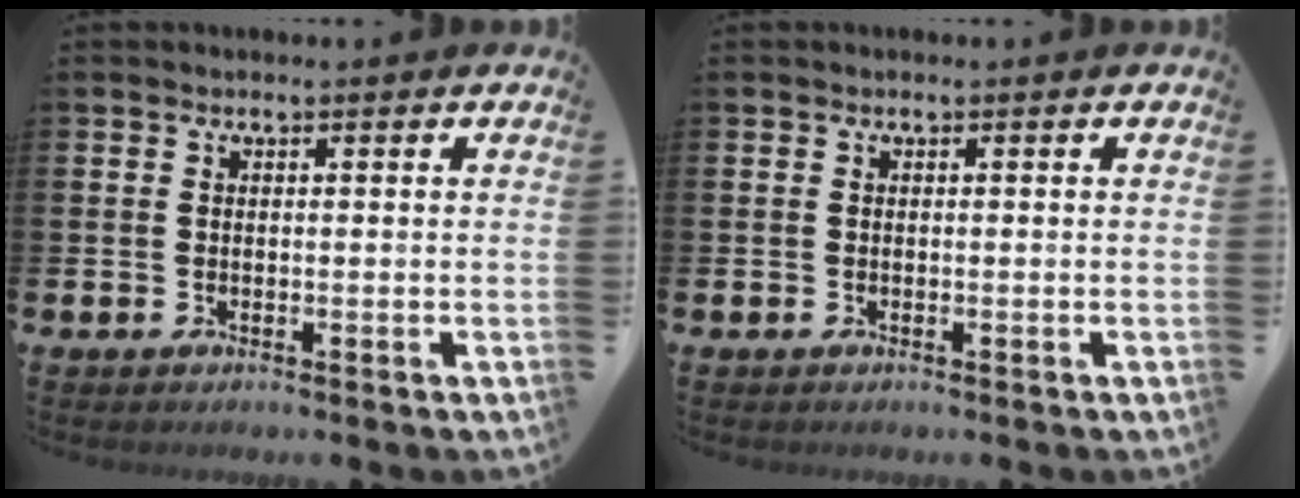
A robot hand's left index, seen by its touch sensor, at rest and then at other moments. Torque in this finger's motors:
{"motor_torque": [-0.03, -0.02, -0.01, -0.01]}